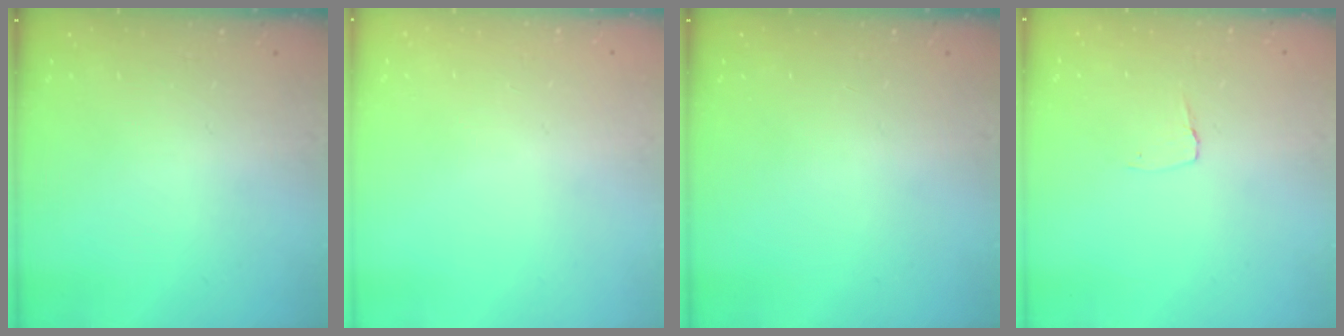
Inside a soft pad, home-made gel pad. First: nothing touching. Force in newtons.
{"total": 0.7, "press": 0.6, "slide": 0.3}
{"total": 0.0}
{"total": 2.9, "press": 2.9, "slide": 0.3}